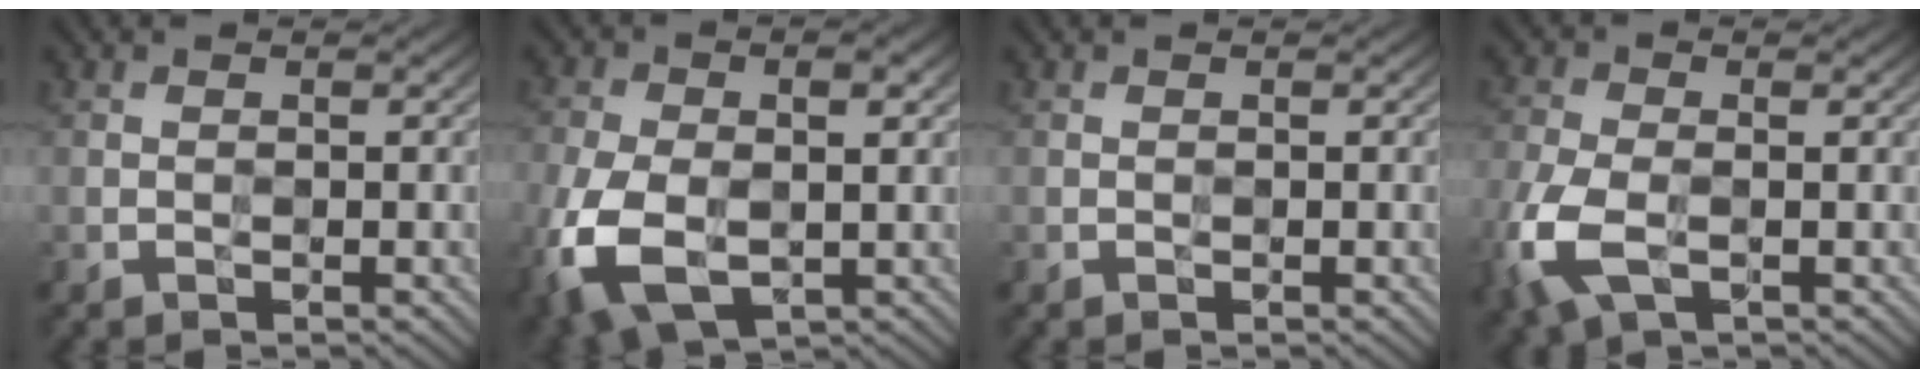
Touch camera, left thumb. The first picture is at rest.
{"total": 12.9, "force": [-3.3, 7.8, 9.7], "torque": [-0.235, -0.037, -0.044]}
{"total": 0.0}
{"total": 7.5, "force": [-2.7, 4.0, 5.8], "torque": [-0.157, -0.013, -0.062]}